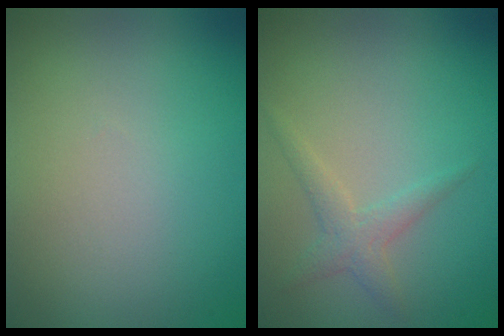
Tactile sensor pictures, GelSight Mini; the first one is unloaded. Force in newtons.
{"total": 1.7, "press": 1.7, "slide": 0.1}